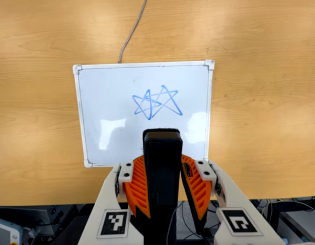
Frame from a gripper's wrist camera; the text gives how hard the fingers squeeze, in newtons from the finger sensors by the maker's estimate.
{"total": 7.9, "left": 5.9, "right": 10.0}